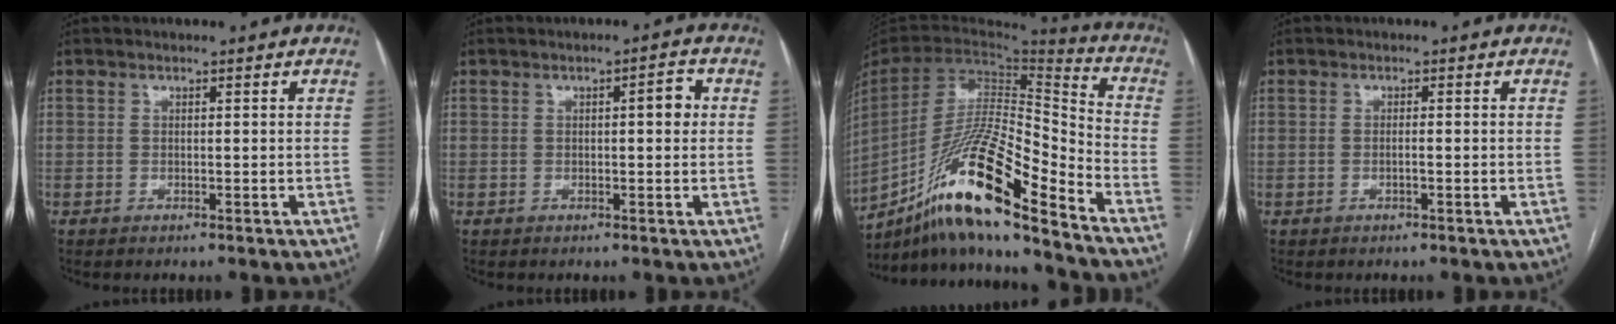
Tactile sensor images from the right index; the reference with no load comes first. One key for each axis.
{"total": 2.6, "fx": 0.5, "fy": 0.8, "fz": 2.5, "tx": -0.030, "ty": 0.007, "tz": 0.005}
{"total": 20.3, "fx": -14.0, "fy": 1.4, "fz": 14.6, "tx": -0.299, "ty": -0.011, "tz": -0.258}
{"total": 0.8, "fx": -0.2, "fy": 0.0, "fz": 0.8, "tx": -0.016, "ty": 0.000, "tz": -0.003}